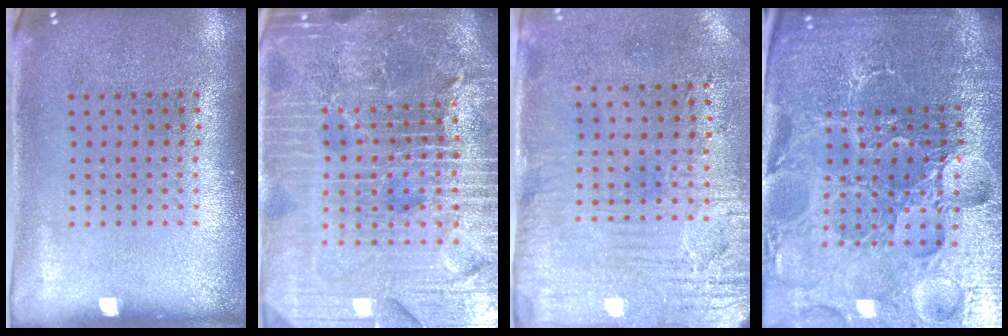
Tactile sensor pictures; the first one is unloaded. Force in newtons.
{"total": 6.5, "press": 5.7, "slide": 3.0}
{"total": 3.2, "press": 2.7, "slide": 1.8}
{"total": 5.8, "press": 5.4, "slide": 2.3}